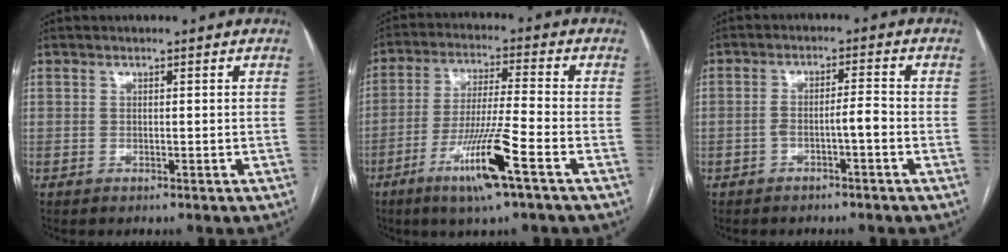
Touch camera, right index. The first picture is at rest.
{"total": 11.5, "force": [-5.7, -0.4, 9.9], "torque": [-0.193, -0.018, -0.107]}
{"total": 3.4, "force": [-1.5, 0.3, 3.0], "torque": [-0.050, 0.014, -0.023]}